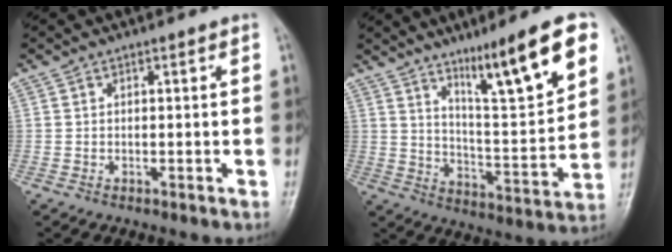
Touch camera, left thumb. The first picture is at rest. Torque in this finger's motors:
{"motor_torque": [0.56, 0.40, 1.36, -0.91, 0.17]}